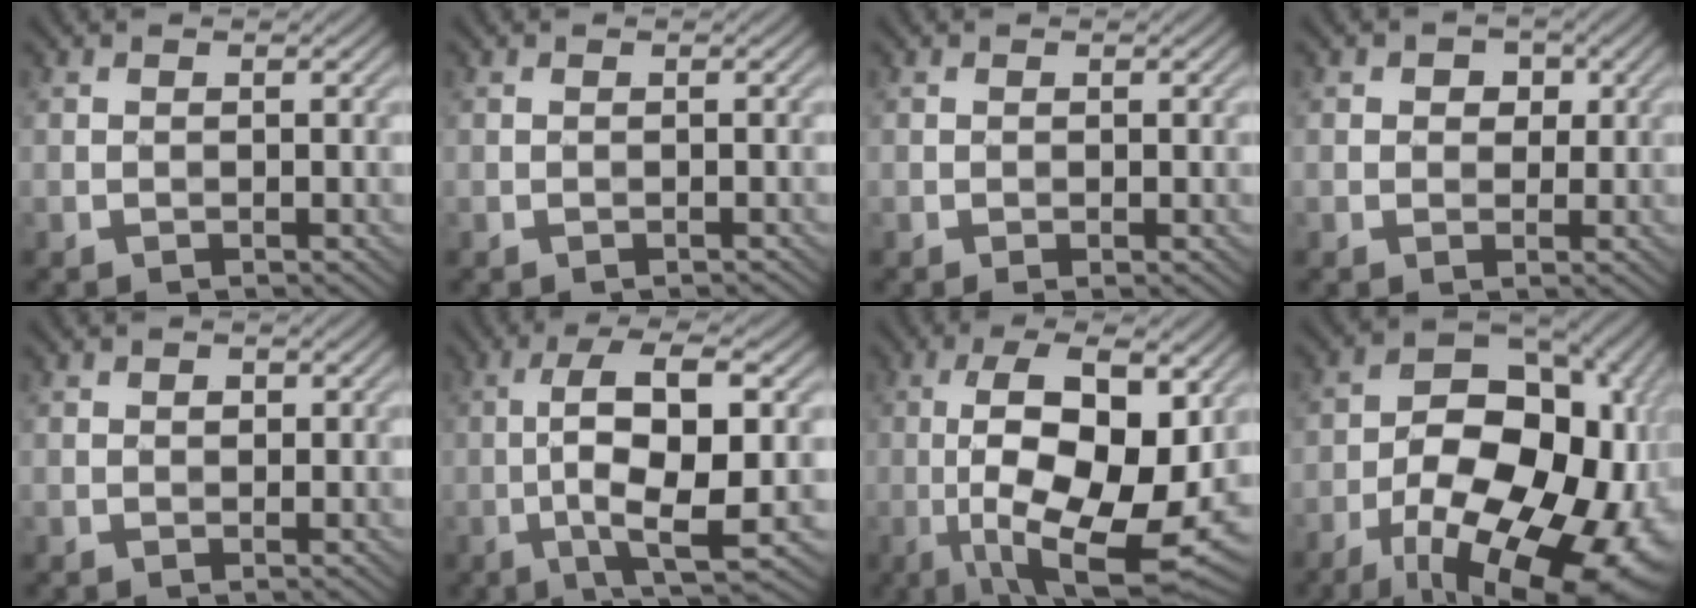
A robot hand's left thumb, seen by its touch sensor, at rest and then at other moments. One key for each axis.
{"total": 0.0}
{"total": 0.7, "fx": -0.2, "fy": 0.2, "fz": 0.6, "tx": -0.014, "ty": 0.000, "tz": -0.003}
{"total": 3.1, "fx": 1.1, "fy": 2.5, "fz": 1.5, "tx": -0.018, "ty": 0.002, "tz": 0.007}
{"total": 0.9, "fx": 0.3, "fy": 0.8, "fz": 0.4, "tx": -0.006, "ty": -0.001, "tz": 0.004}
{"total": 10.0, "fx": -1.4, "fy": 2.7, "fz": 9.6, "tx": -0.174, "ty": 0.013, "tz": -0.026}
{"total": 16.8, "fx": -2.0, "fy": 6.5, "fz": 15.4, "tx": -0.255, "ty": 0.004, "tz": -0.025}
{"total": 23.2, "fx": -10.2, "fy": 13.5, "fz": 16.0, "tx": -0.229, "ty": -0.024, "tz": -0.127}